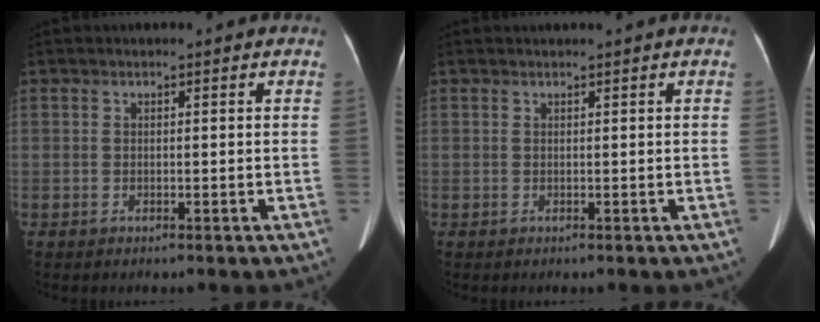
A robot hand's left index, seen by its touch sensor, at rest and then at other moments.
{"total": 0.9, "force": [0.8, -0.2, 0.4], "torque": [-0.008, 0.010, 0.019]}